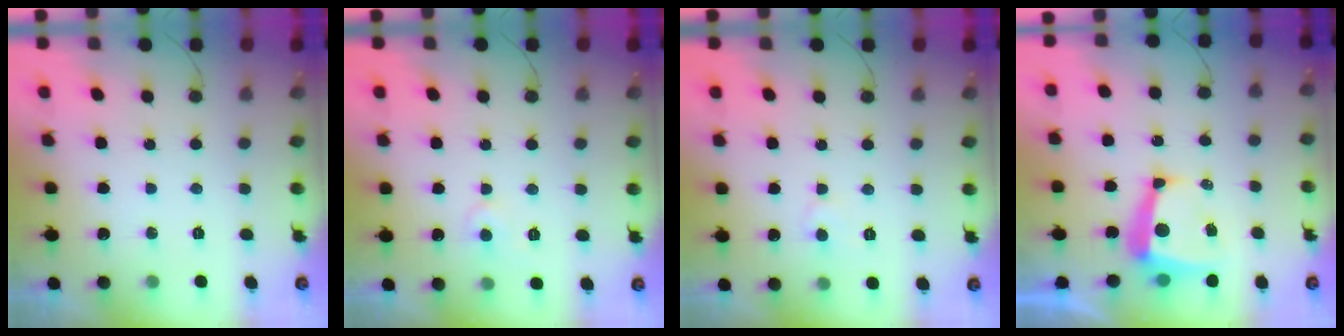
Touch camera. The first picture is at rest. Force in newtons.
{"total": 4.1, "press": 4.1, "slide": 0.6}
{"total": 4.4, "press": 4.4, "slide": 0.4}
{"total": 8.5, "press": 8.4, "slide": 0.7}